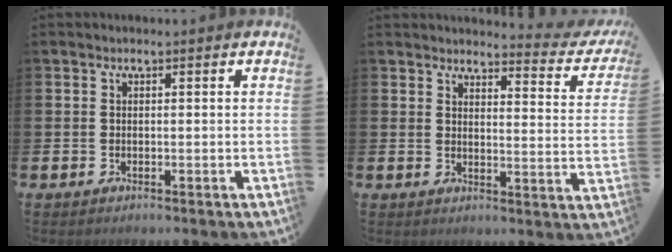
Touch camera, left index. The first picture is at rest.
{"total": 3.2, "force": [3.1, 0.6, 0.6], "torque": [-0.002, -0.035, 0.043]}